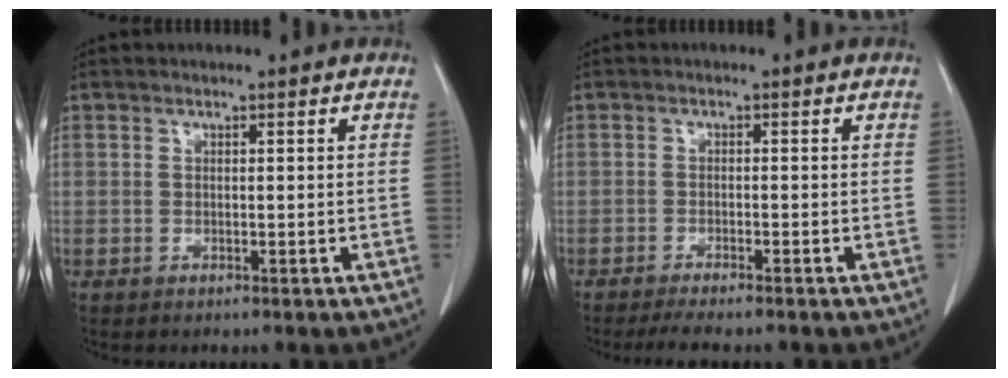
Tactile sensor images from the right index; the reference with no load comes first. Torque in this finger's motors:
{"motor_torque": [0.36, -0.33, 0.11, 0.04]}